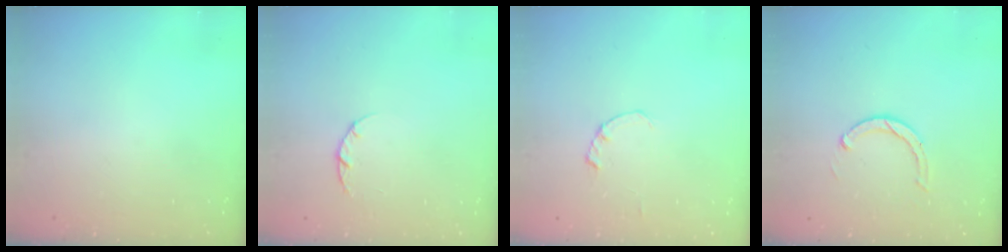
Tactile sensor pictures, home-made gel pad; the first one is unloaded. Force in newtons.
{"total": 3.1, "press": 3.0, "slide": 0.4}
{"total": 0.0}
{"total": 2.9, "press": 2.9, "slide": 0.4}